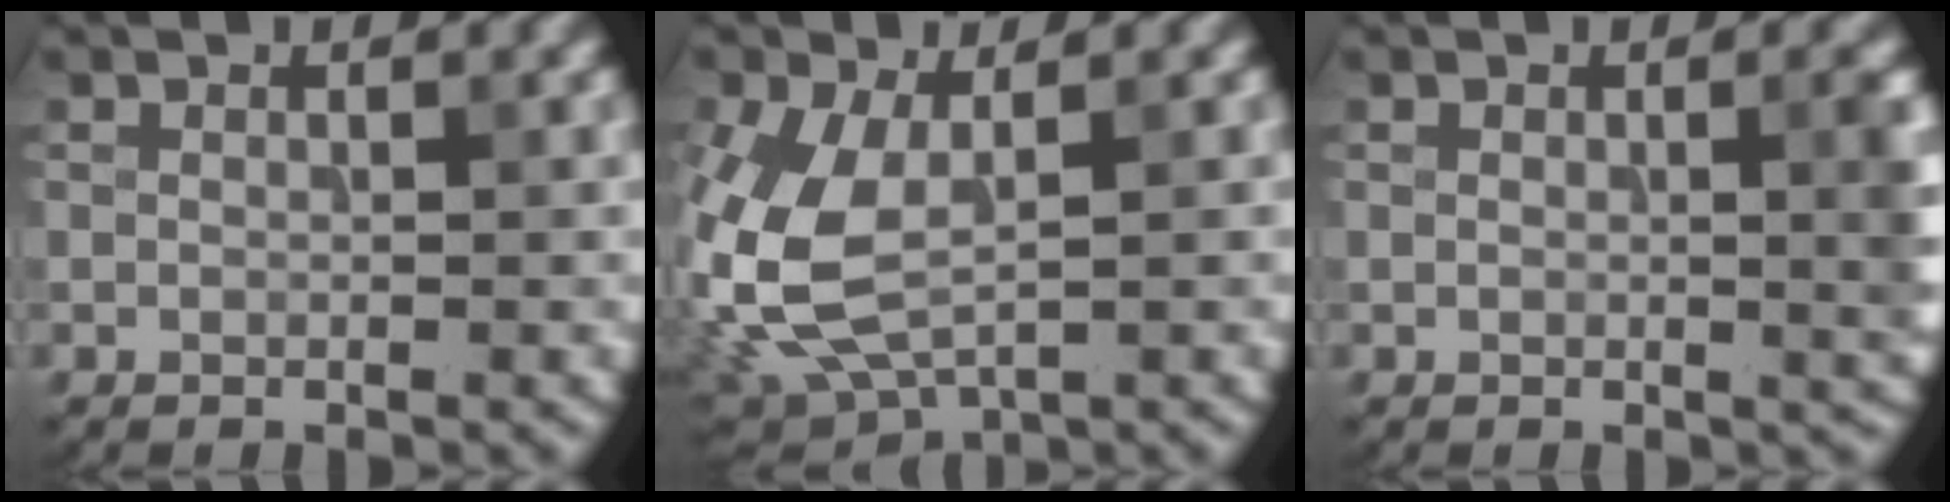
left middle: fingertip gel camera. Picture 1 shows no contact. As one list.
[{"total": 8.2, "force": [-0.3, 4.7, 6.8], "torque": [-0.168, -0.012, -0.004]}, {"total": 2.6, "force": [0.2, 0.6, 2.5], "torque": [-0.032, 0.000, 0.001]}]